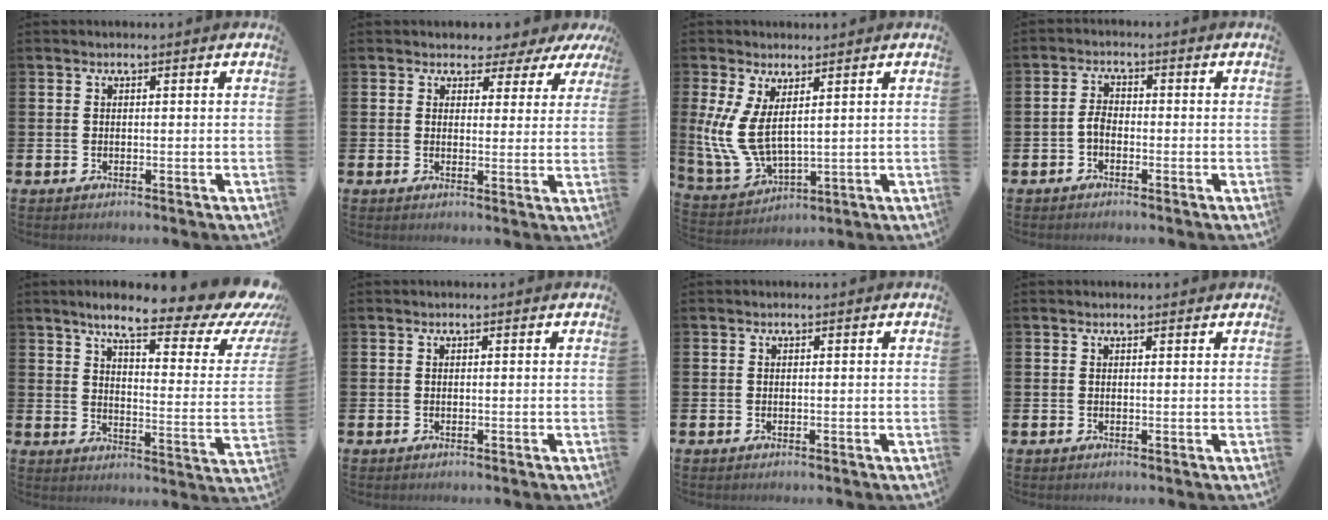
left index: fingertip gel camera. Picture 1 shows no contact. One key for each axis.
{"total": 2.7, "fx": 1.9, "fy": 1.9, "fz": 0.0, "tx": -0.001, "ty": -0.016, "tz": 0.026}
{"total": 7.1, "fx": 2.7, "fy": 3.5, "fz": 5.6, "tx": -0.137, "ty": -0.013, "tz": 0.049}
{"total": 2.2, "fx": -0.8, "fy": 1.4, "fz": 1.6, "tx": -0.022, "ty": 0.002, "tz": -0.018}
{"total": 9.7, "fx": 7.1, "fy": 2.1, "fz": 6.2, "tx": -0.113, "ty": -0.052, "tz": 0.106}
{"total": 0.0}
{"total": 0.0}
{"total": 0.6, "fx": 0.6, "fy": 0.2, "fz": 0.2, "tx": 0.004, "ty": -0.001, "tz": 0.008}